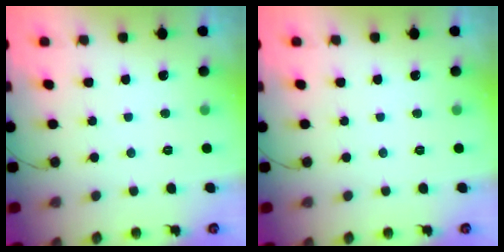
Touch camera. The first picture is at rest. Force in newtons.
{"total": 0.0}